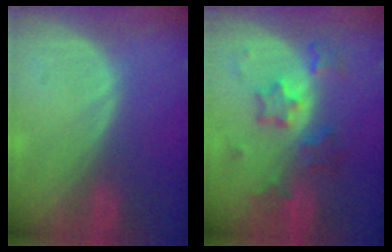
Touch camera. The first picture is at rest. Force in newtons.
{"total": 6.1, "press": 5.9, "slide": 1.6}